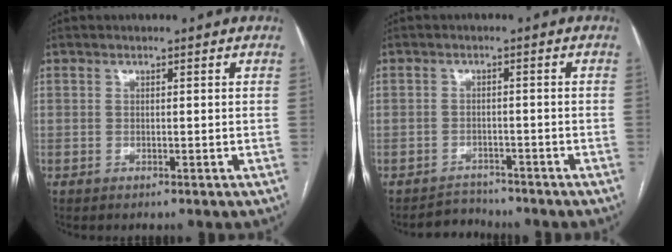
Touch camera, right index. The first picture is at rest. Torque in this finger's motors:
{"motor_torque": [-0.05, -0.10, -0.07, -0.06]}